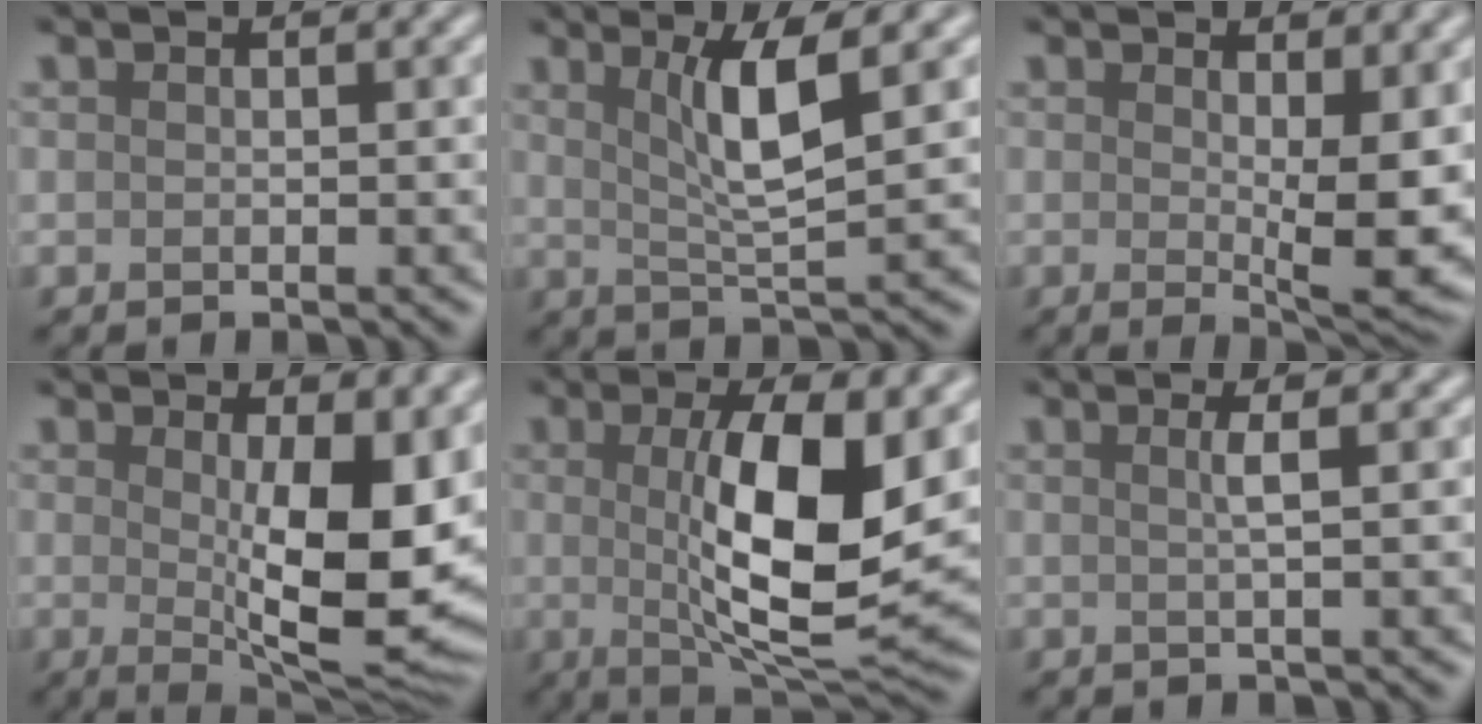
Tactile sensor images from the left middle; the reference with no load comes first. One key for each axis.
{"total": 5.1, "fx": 1.7, "fy": 0.9, "fz": 4.8, "tx": -0.087, "ty": -0.004, "tz": 0.035}
{"total": 5.7, "fx": 0.7, "fy": 1.4, "fz": 5.5, "tx": -0.079, "ty": -0.017, "tz": 0.019}
{"total": 10.3, "fx": 0.6, "fy": 3.0, "fz": 9.8, "tx": -0.136, "ty": -0.019, "tz": 0.015}
{"total": 10.7, "fx": 0.8, "fy": 3.1, "fz": 10.2, "tx": -0.159, "ty": -0.012, "tz": 0.019}
{"total": 1.8, "fx": 0.3, "fy": 0.4, "fz": 1.7, "tx": -0.027, "ty": 0.004, "tz": 0.000}